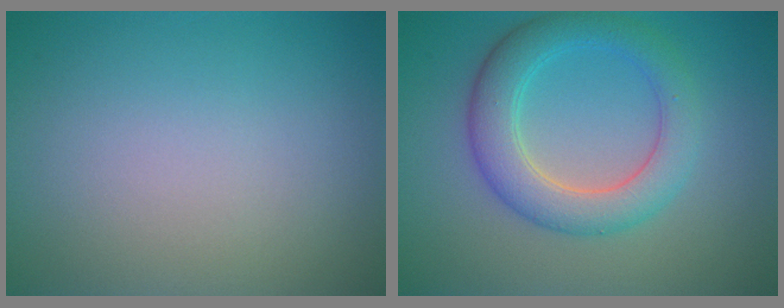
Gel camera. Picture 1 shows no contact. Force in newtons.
{"total": 5.2, "press": 5.2, "slide": 0.1}